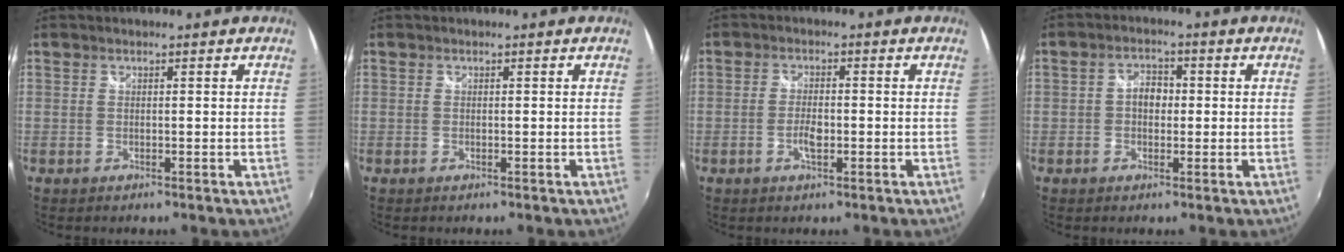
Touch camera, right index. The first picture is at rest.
{"total": 0.0}
{"total": 3.3, "force": [-1.0, 1.4, 2.9], "torque": [-0.057, 0.001, -0.020]}
{"total": 3.9, "force": [-0.1, 3.0, 2.5], "torque": [-0.042, 0.010, -0.003]}